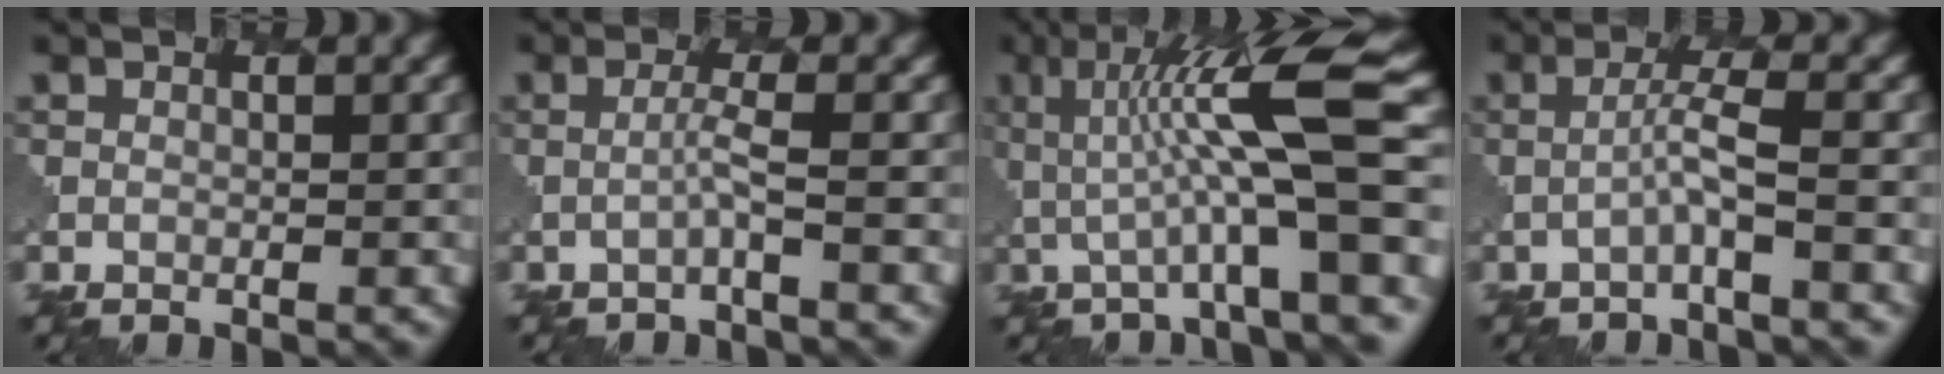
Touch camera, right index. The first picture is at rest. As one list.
[{"total": 1.4, "force": [-0.5, -0.1, 1.3], "torque": [-0.027, 0.005, -0.015]}, {"total": 10.0, "force": [0.9, 1.7, 9.8], "torque": [-0.141, 0.014, 0.015]}, {"total": 2.3, "force": [-0.7, 0.0, 2.1], "torque": [-0.041, 0.011, -0.022]}]